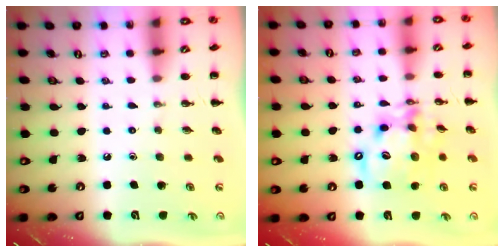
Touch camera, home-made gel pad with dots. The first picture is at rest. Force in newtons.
{"total": 13.1, "press": 12.8, "slide": 3.1}